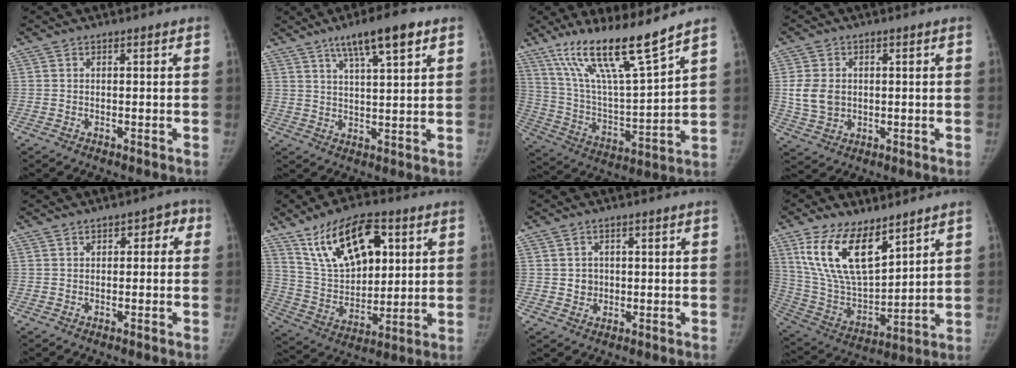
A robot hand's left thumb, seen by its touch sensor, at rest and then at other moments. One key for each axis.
{"total": 9.8, "fx": 5.9, "fy": 1.9, "fz": 7.7, "tx": -0.119, "ty": -0.018, "tz": 0.097}
{"total": 17.9, "fx": 12.9, "fy": 1.7, "fz": 12.2, "tx": -0.204, "ty": -0.068, "tz": 0.246}
{"total": 6.4, "fx": 0.3, "fy": 5.1, "fz": 3.8, "tx": -0.061, "ty": -0.002, "tz": 0.015}
{"total": 3.1, "fx": 0.7, "fy": 2.1, "fz": 2.2, "tx": -0.005, "ty": 0.011, "tz": 0.003}
{"total": 18.1, "fx": 8.2, "fy": 9.9, "fz": 12.7, "tx": -0.175, "ty": -0.024, "tz": 0.158}
{"total": 2.5, "fx": 0.1, "fy": 2.4, "fz": 0.8, "tx": 0.000, "ty": 0.002, "tz": 0.006}
{"total": 17.2, "fx": 9.9, "fy": 8.0, "fz": 11.5, "tx": -0.188, "ty": -0.050, "tz": 0.206}